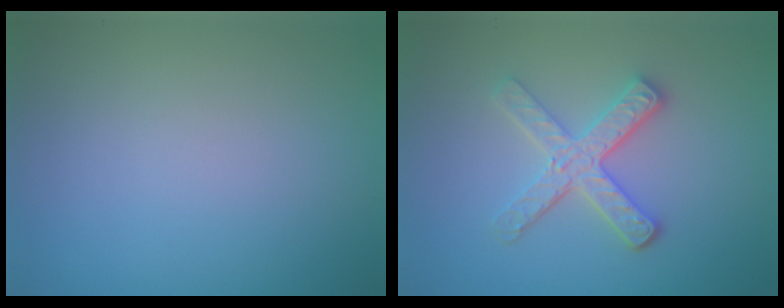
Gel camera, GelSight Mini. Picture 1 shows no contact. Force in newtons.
{"total": 3.6, "press": 3.1, "slide": 1.9}